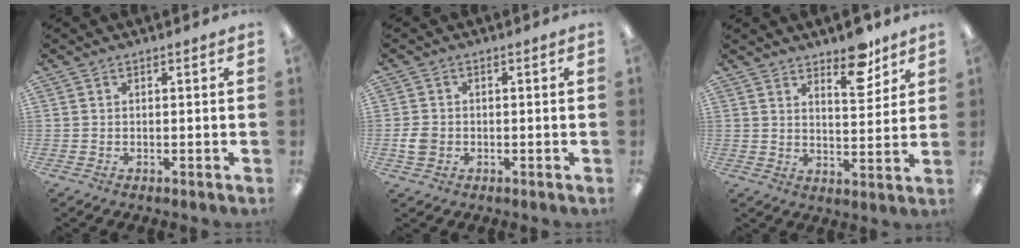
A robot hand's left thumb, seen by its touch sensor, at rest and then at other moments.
{"total": 3.8, "force": [-0.7, 3.1, 2.2], "torque": [-0.034, 0.004, -0.015]}
{"total": 9.7, "force": [7.2, 3.8, 5.4], "torque": [-0.052, -0.048, 0.118]}